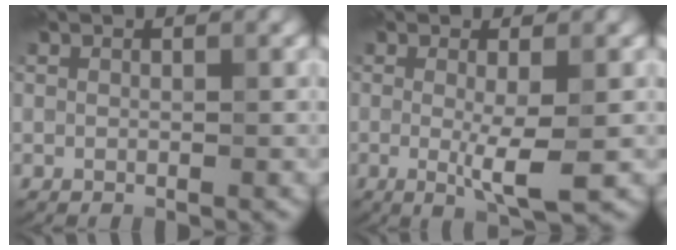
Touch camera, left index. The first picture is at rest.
{"total": 3.6, "force": [-0.3, 0.5, 3.6], "torque": [-0.064, -0.013, -0.003]}